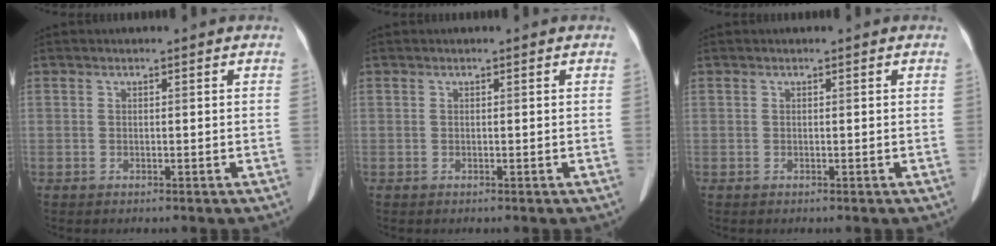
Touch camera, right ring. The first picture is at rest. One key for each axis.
{"total": 0.0}
{"total": 0.0}